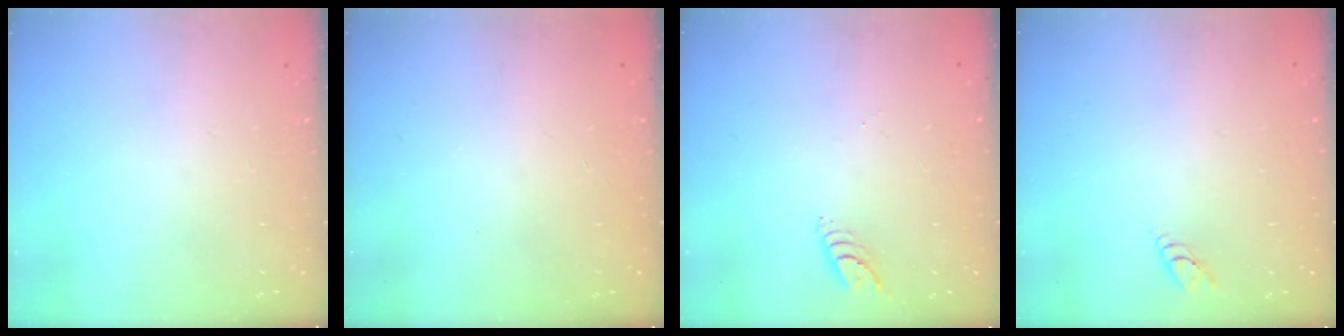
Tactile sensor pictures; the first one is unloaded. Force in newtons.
{"total": 0.0}
{"total": 5.2, "press": 5.2, "slide": 0.2}
{"total": 2.7, "press": 2.7, "slide": 0.3}